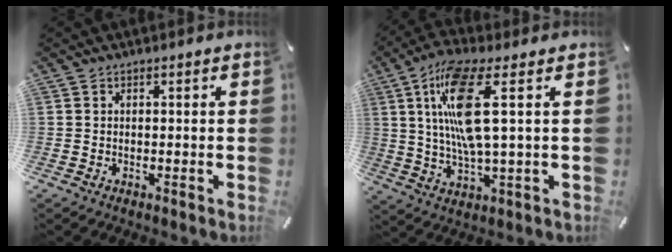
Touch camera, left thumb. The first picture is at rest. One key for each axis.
{"total": 14.7, "fx": 3.9, "fy": 3.4, "fz": 13.8, "tx": -0.293, "ty": -0.011, "tz": 0.059}